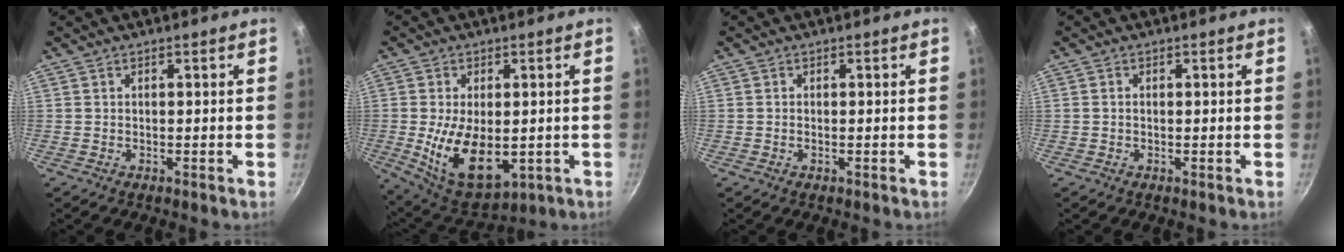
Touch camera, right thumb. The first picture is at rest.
{"total": 14.1, "force": [-1.7, 8.0, 11.5], "torque": [-0.185, -0.012, -0.009]}
{"total": 0.6, "force": [-0.2, 0.2, 0.5], "torque": [-0.010, 0.002, -0.003]}
{"total": 0.6, "force": [0.0, 0.5, 0.4], "torque": [-0.006, 0.004, -0.002]}